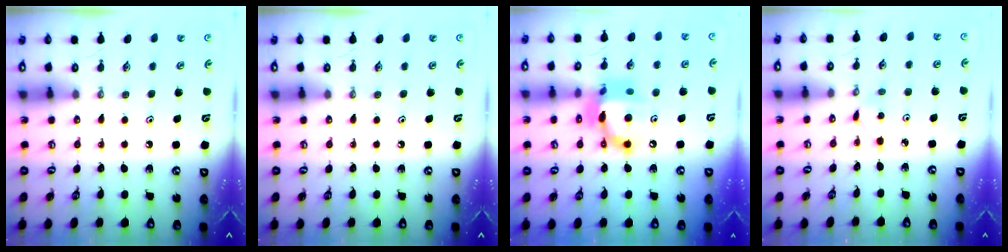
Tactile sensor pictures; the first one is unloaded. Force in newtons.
{"total": 0.0}
{"total": 14.0, "press": 13.9, "slide": 1.1}
{"total": 1.6, "press": 1.6, "slide": 0.2}